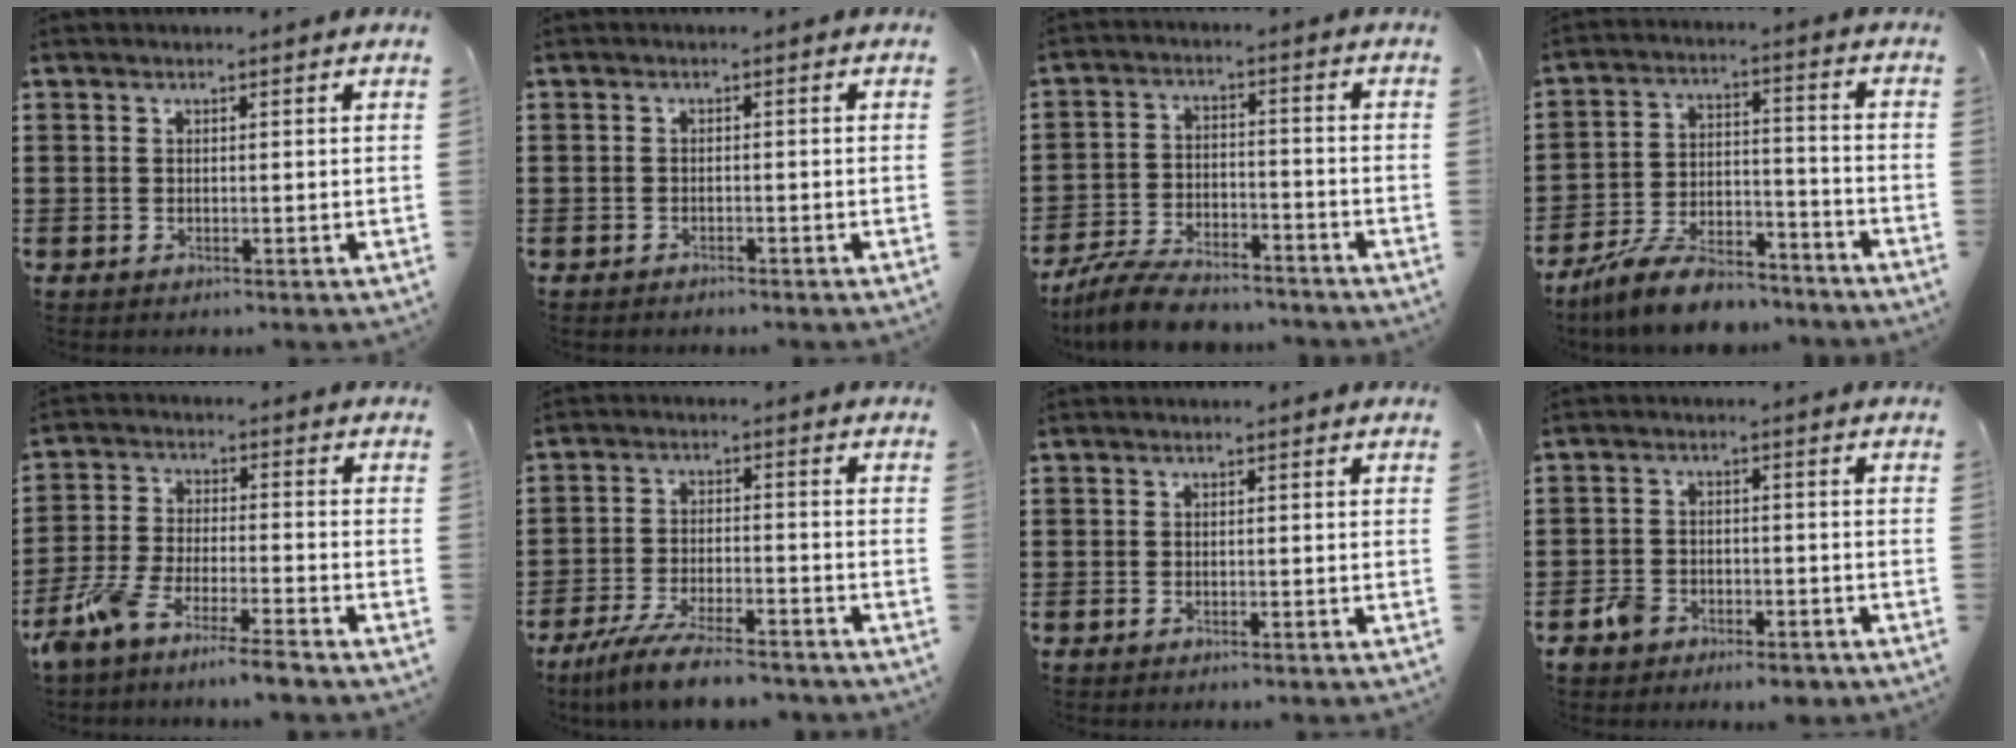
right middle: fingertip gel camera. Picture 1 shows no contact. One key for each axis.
{"total": 1.0, "fx": -0.9, "fy": 0.4, "fz": -0.1, "tx": 0.001, "ty": 0.001, "tz": -0.020}
{"total": 7.6, "fx": -7.0, "fy": 1.7, "fz": 2.5, "tx": -0.052, "ty": 0.010, "tz": -0.134}
{"total": 9.5, "fx": -8.5, "fy": 2.4, "fz": 3.4, "tx": -0.065, "ty": 0.026, "tz": -0.163}
{"total": 7.1, "fx": -6.5, "fy": -0.4, "fz": 2.8, "tx": -0.075, "ty": -0.014, "tz": -0.132}
{"total": 7.4, "fx": -6.5, "fy": 0.9, "fz": 3.4, "tx": -0.077, "ty": -0.004, "tz": -0.124}
{"total": 0.6, "fx": -0.5, "fy": 0.1, "fz": 0.3, "tx": -0.008, "ty": -0.003, "tz": -0.009}
{"total": 4.1, "fx": -3.4, "fy": 1.8, "fz": 1.2, "tx": -0.043, "ty": 0.000, "tz": -0.074}